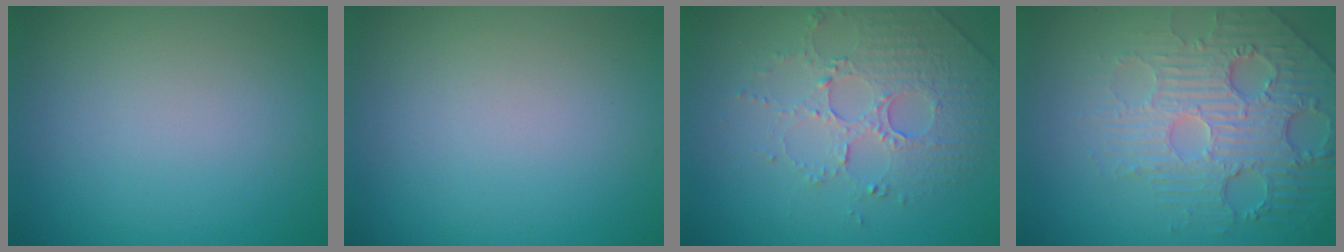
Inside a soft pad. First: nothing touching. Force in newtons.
{"total": 0.0}
{"total": 5.0, "press": 3.4, "slide": 3.6}
{"total": 5.9, "press": 4.9, "slide": 3.4}